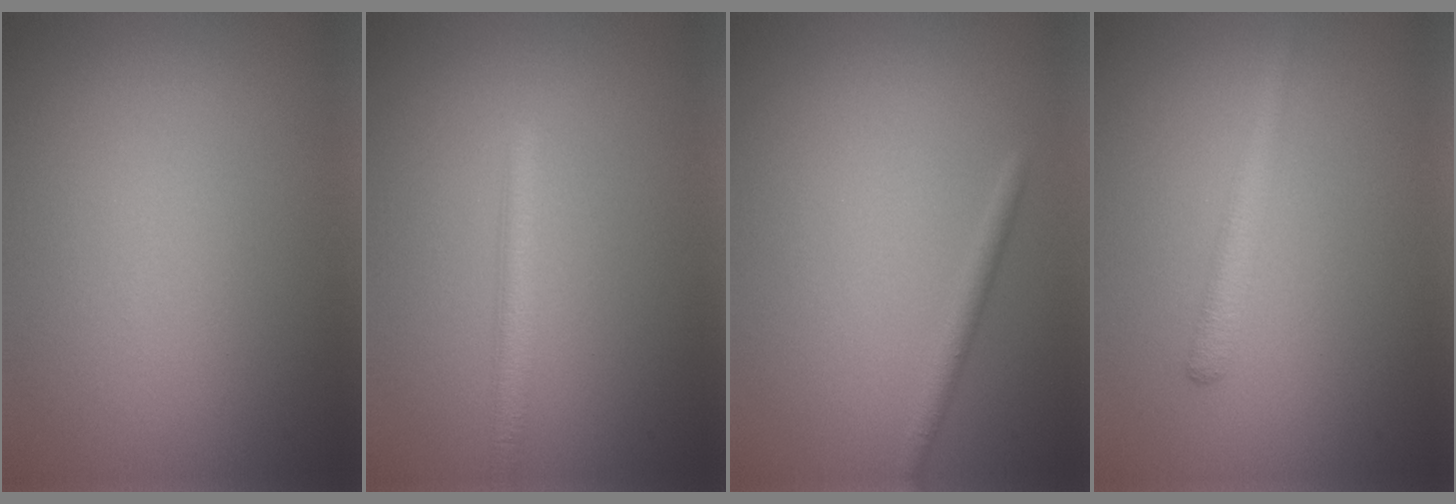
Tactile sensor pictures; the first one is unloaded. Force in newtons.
{"total": 2.3, "press": 2.3, "slide": 0.1}
{"total": 1.4, "press": 1.4, "slide": 0.1}
{"total": 2.0, "press": 2.0, "slide": 0.0}